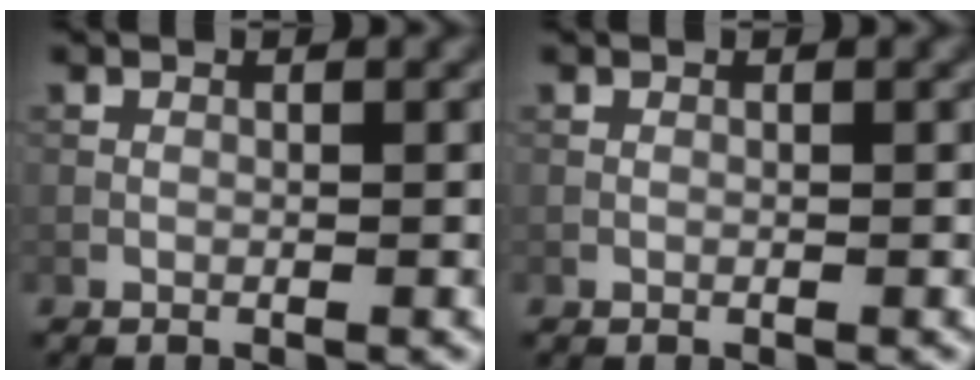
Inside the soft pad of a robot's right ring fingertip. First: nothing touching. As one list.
[{"total": 0.0}]